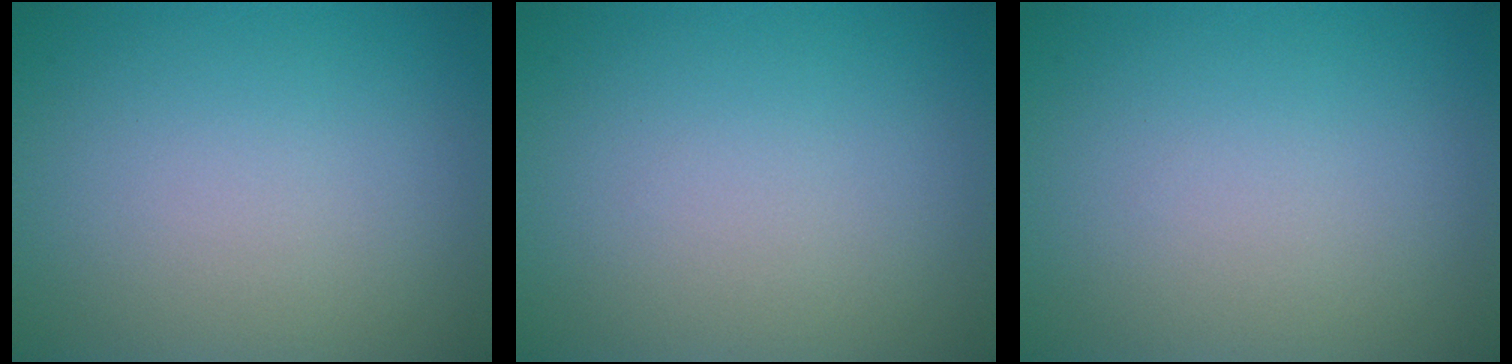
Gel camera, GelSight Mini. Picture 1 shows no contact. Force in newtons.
{"total": 0.0}
{"total": 0.0}